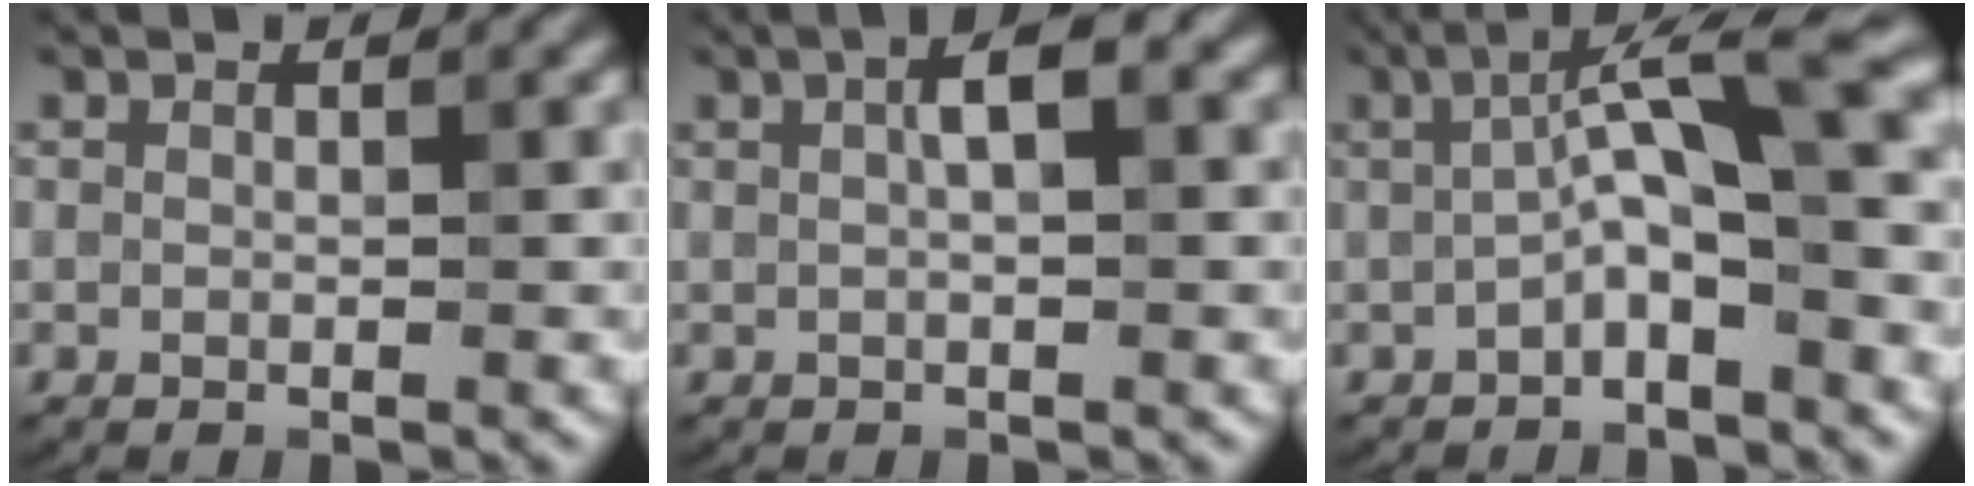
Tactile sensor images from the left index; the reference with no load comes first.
{"total": 2.8, "force": [0.6, 0.6, 2.6], "torque": [-0.044, 0.010, 0.008]}
{"total": 6.6, "force": [-0.4, 1.3, 6.5], "torque": [-0.098, 0.021, -0.017]}